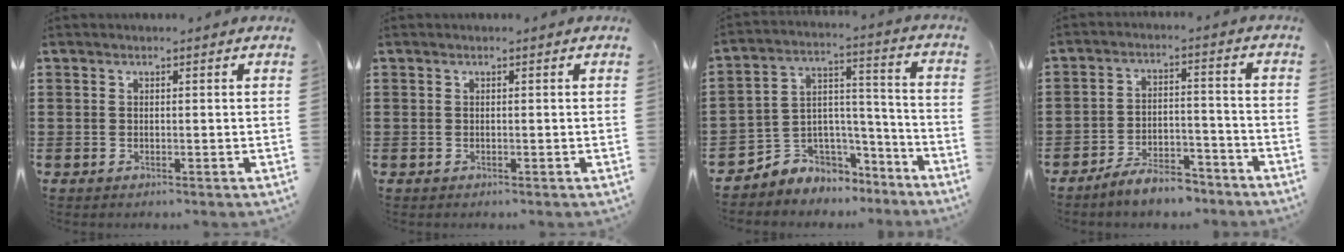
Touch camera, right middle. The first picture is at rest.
{"total": 0.0}
{"total": 5.0, "force": [-3.6, 3.3, -0.8], "torque": [0.002, 0.004, -0.070]}
{"total": 5.9, "force": [-5.5, 1.1, 1.6], "torque": [-0.030, 0.009, -0.107]}